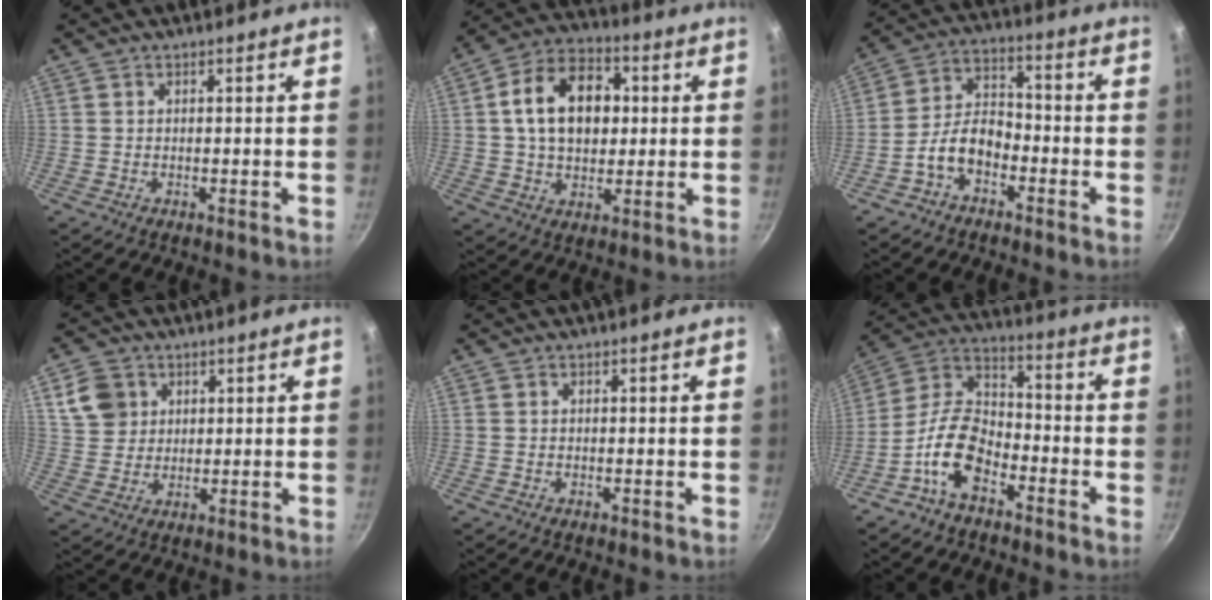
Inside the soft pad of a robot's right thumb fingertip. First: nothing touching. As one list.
[{"total": 15.2, "force": [2.3, 10.6, 10.6], "torque": [-0.143, 0.020, 0.027]}, {"total": 8.3, "force": [-4.0, 5.0, 5.4], "torque": [-0.084, 0.049, -0.084]}, {"total": 7.6, "force": [3.0, 6.3, 2.9], "torque": [-0.027, 0.003, 0.064]}, {"total": 0.0}, {"total": 12.2, "force": [-6.2, 6.8, 8.0], "torque": [-0.140, 0.061, -0.140]}]